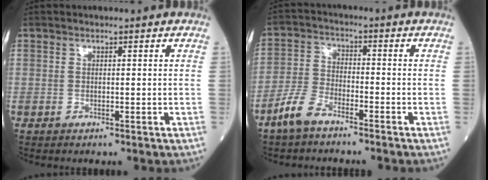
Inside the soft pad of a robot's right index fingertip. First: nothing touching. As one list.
[{"total": 5.8, "force": [-4.5, 1.9, 3.1], "torque": [-0.078, -0.003, -0.094]}]